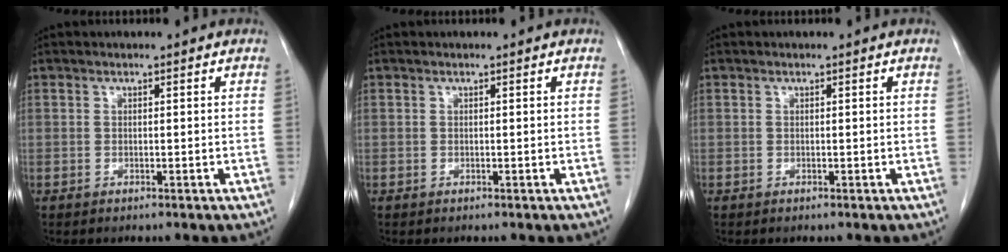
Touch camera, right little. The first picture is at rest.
{"total": 0.0}
{"total": 0.0}